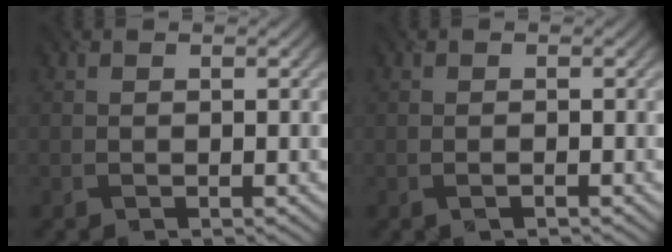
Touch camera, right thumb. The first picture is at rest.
{"total": 0.6, "force": [-0.3, 0.2, 0.5], "torque": [-0.010, -0.002, -0.005]}